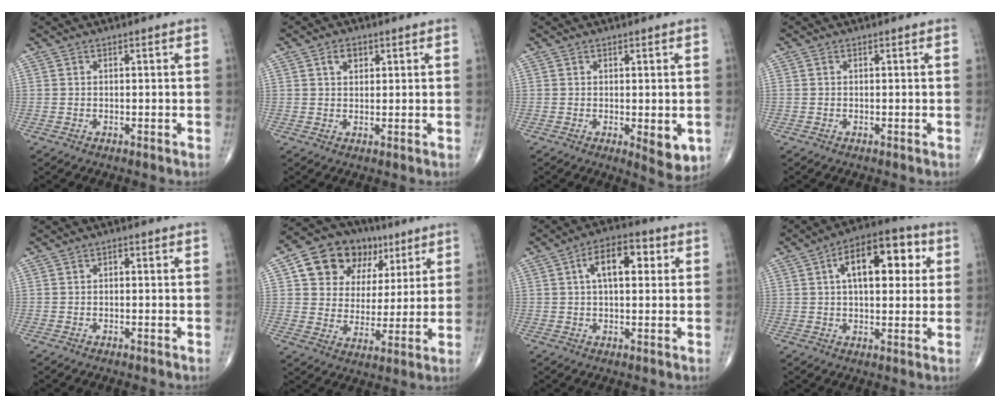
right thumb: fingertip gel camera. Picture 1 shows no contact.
{"total": 2.9, "force": [1.3, 1.9, 1.7], "torque": [-0.018, -0.002, 0.021]}
{"total": 5.1, "force": [-0.9, 2.1, 4.6], "torque": [-0.051, -0.013, -0.006]}
{"total": 0.0}
{"total": 0.8, "force": [0.0, 0.5, 0.6], "torque": [-0.002, 0.003, -0.005]}
{"total": 16.3, "force": [7.3, 12.2, 7.9], "torque": [-0.083, -0.001, 0.122]}
{"total": 8.9, "force": [2.3, 4.5, 7.3], "torque": [-0.103, 0.017, 0.029]}
{"total": 14.7, "force": [4.0, 7.4, 12.0], "torque": [-0.152, 0.020, 0.055]}